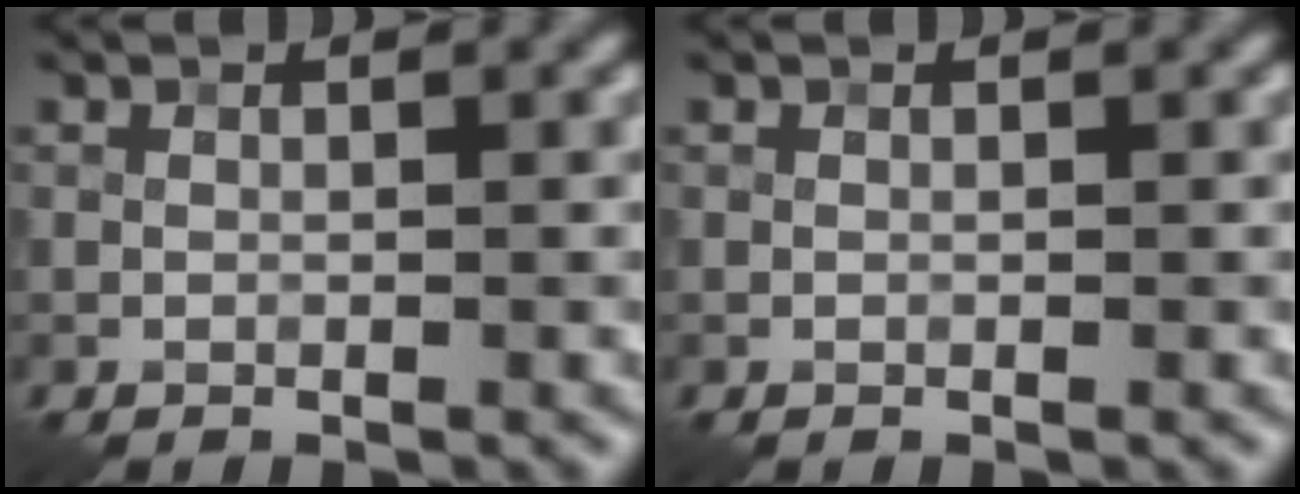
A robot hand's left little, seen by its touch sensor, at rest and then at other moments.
{"total": 0.0}